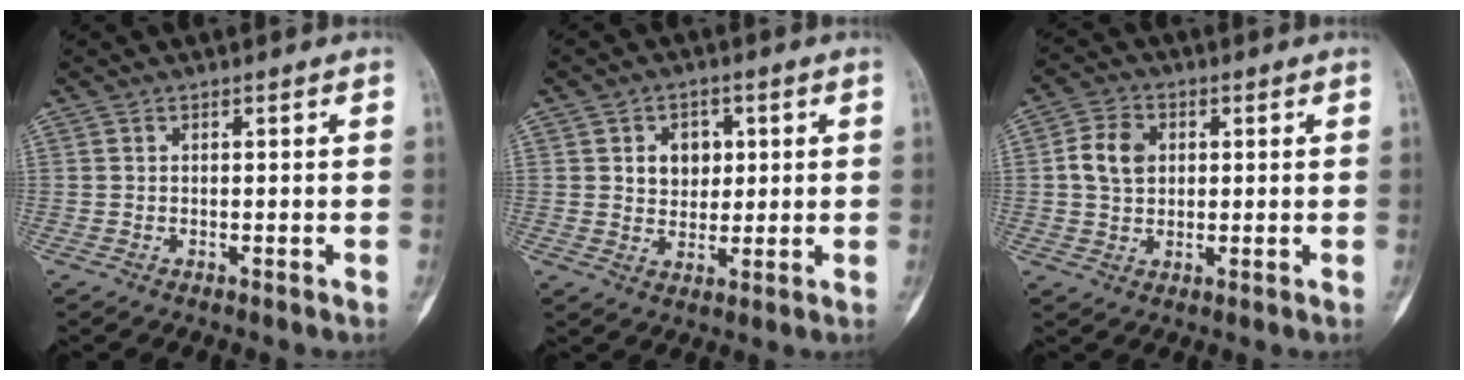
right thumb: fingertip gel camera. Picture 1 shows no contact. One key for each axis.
{"total": 6.1, "fx": 1.5, "fy": 4.8, "fz": 3.3, "tx": -0.018, "ty": -0.005, "tz": 0.024}
{"total": 6.8, "fx": 1.1, "fy": 5.2, "fz": 4.2, "tx": -0.067, "ty": 0.006, "tz": 0.016}